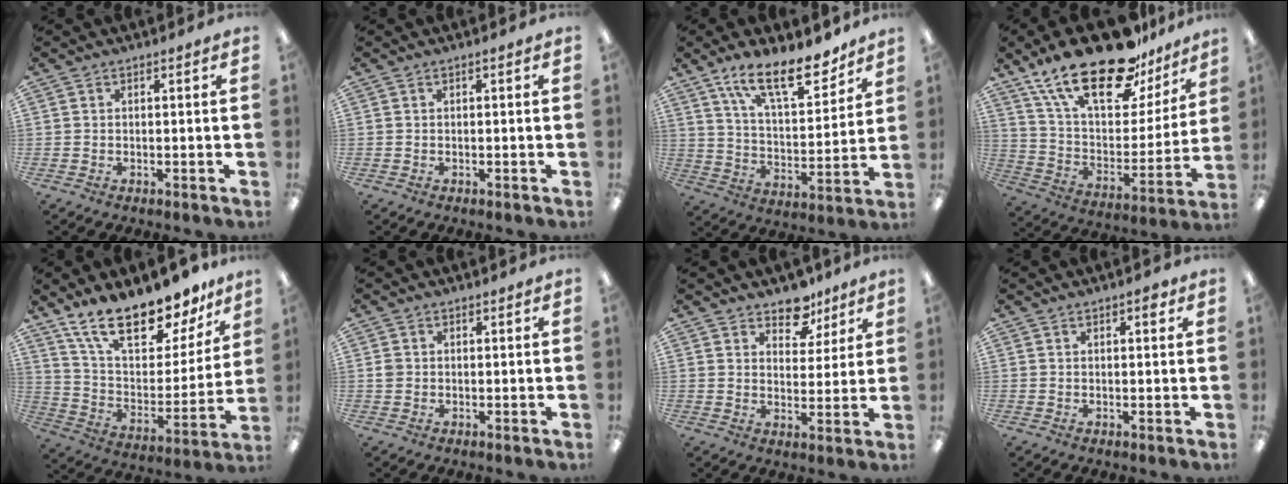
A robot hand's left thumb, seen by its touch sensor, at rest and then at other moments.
{"total": 0.0}
{"total": 17.3, "force": [12.5, 6.2, 10.2], "torque": [-0.163, -0.072, 0.213]}
{"total": 26.2, "force": [18.3, 10.8, 15.3], "torque": [-0.262, -0.118, 0.313]}
{"total": 21.4, "force": [16.8, 7.6, 10.8], "torque": [-0.191, -0.111, 0.295]}
{"total": 1.7, "force": [0.5, 1.6, 0.5], "torque": [-0.002, 0.000, 0.006]}
{"total": 8.5, "force": [6.5, 4.8, 2.6], "torque": [-0.029, -0.040, 0.116]}
{"total": 2.0, "force": [1.3, 0.9, 1.3], "torque": [-0.011, -0.004, 0.018]}